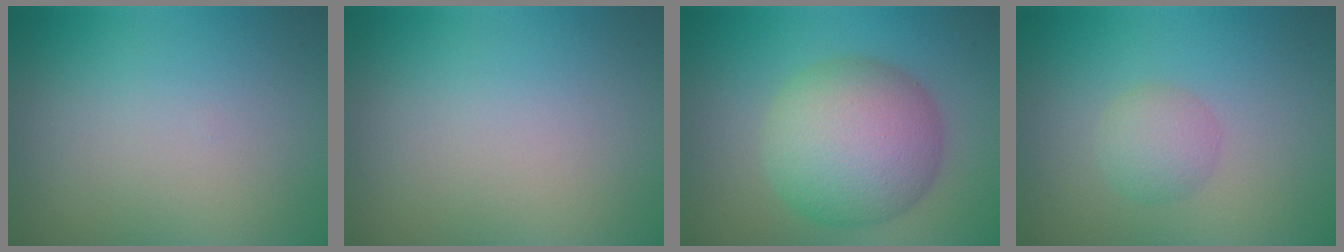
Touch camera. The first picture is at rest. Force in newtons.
{"total": 0.0}
{"total": 9.7, "press": 9.7, "slide": 0.1}
{"total": 2.4, "press": 2.4, "slide": 0.1}